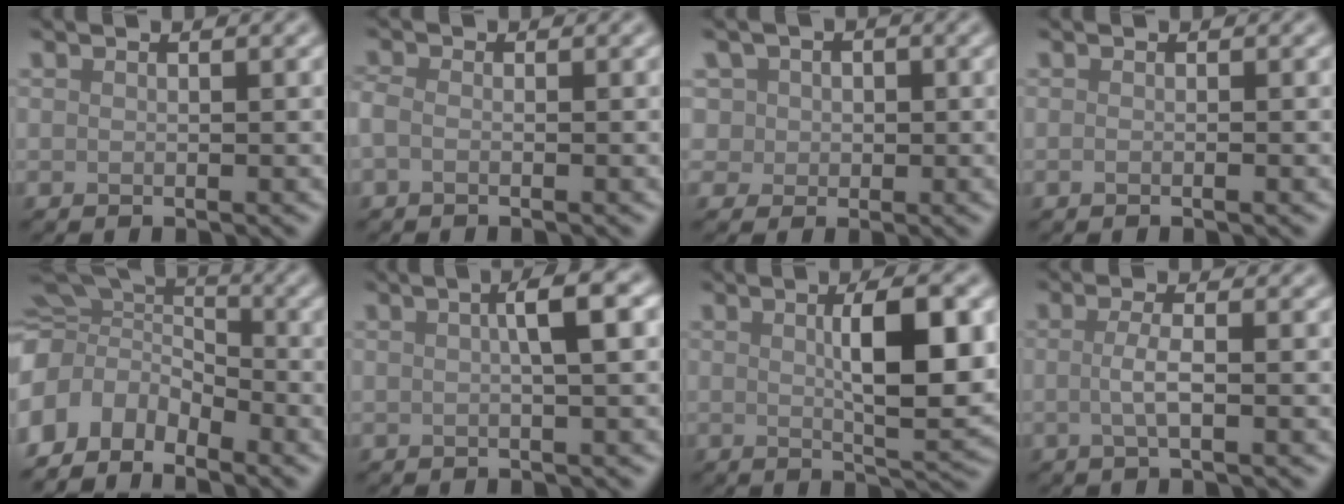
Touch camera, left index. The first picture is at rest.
{"total": 1.0, "force": [-0.5, 0.5, 0.7], "torque": [-0.019, 0.000, -0.015]}
{"total": 5.0, "force": [1.8, 4.3, 1.8], "torque": [-0.028, 0.018, 0.013]}
{"total": 0.6, "force": [-0.3, 0.0, 0.5], "torque": [-0.008, 0.000, -0.004]}
{"total": 8.1, "force": [-4.1, 5.1, 4.8], "torque": [-0.102, -0.008, -0.089]}
{"total": 3.6, "force": [0.8, 0.7, 3.5], "torque": [-0.045, 0.016, 0.007]}
{"total": 7.3, "force": [1.1, 1.7, 7.0], "torque": [-0.098, 0.004, 0.020]}
{"total": 2.3, "force": [-0.2, 0.7, 2.2], "torque": [-0.043, 0.000, -0.008]}